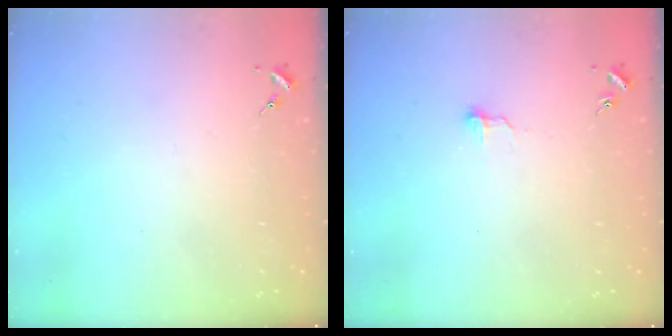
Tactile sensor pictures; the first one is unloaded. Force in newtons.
{"total": 5.6, "press": 5.5, "slide": 0.6}